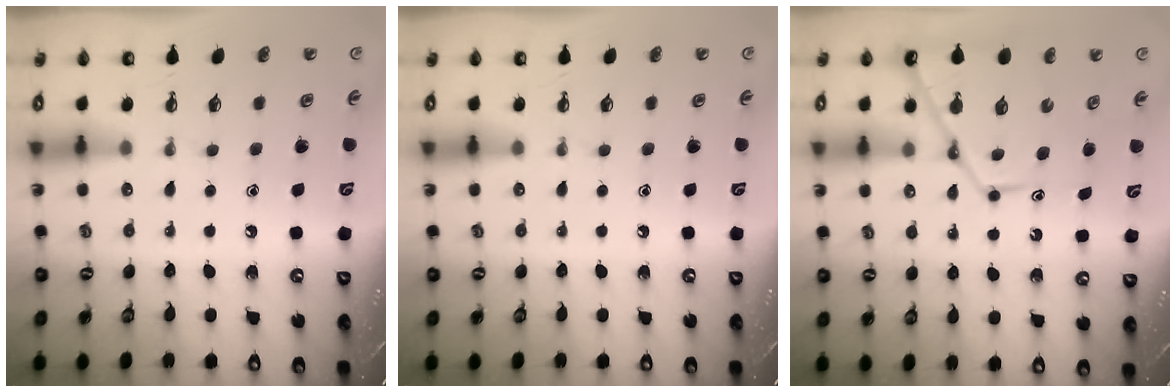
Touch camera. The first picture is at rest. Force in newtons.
{"total": 0.0}
{"total": 13.0, "press": 13.0, "slide": 1.1}